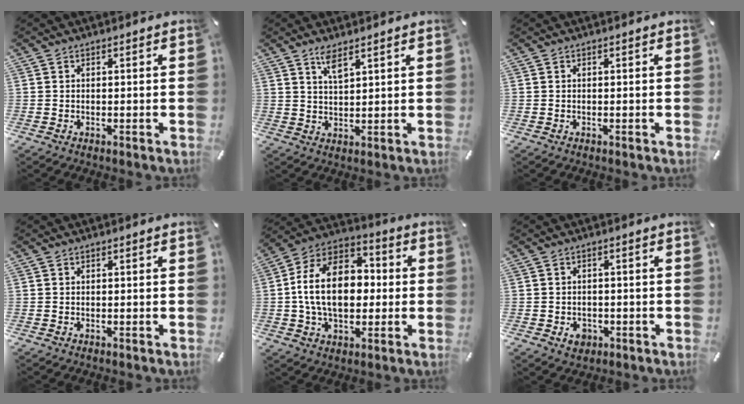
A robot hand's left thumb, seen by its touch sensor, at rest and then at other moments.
{"total": 4.0, "force": [3.0, 0.9, 2.5], "torque": [-0.056, -0.007, 0.053]}
{"total": 0.0}
{"total": 0.0}
{"total": 17.4, "force": [-0.6, 12.2, 12.4], "torque": [-0.243, 0.018, -0.016]}
{"total": 3.8, "force": [-1.4, 3.1, 1.7], "torque": [-0.018, 0.003, -0.026]}